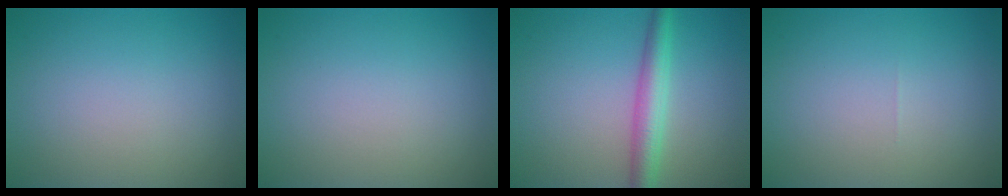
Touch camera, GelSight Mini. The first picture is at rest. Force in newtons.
{"total": 0.0}
{"total": 3.6, "press": 3.6, "slide": 0.2}
{"total": 0.0}